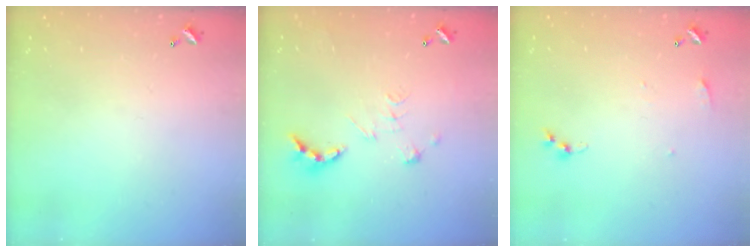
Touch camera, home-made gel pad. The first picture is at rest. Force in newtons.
{"total": 2.7, "press": 2.2, "slide": 1.5}
{"total": 3.8, "press": 3.8, "slide": 0.5}